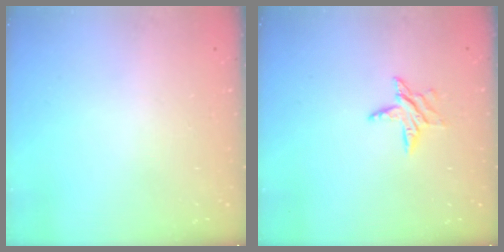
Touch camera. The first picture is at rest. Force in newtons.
{"total": 6.5, "press": 6.5, "slide": 0.6}